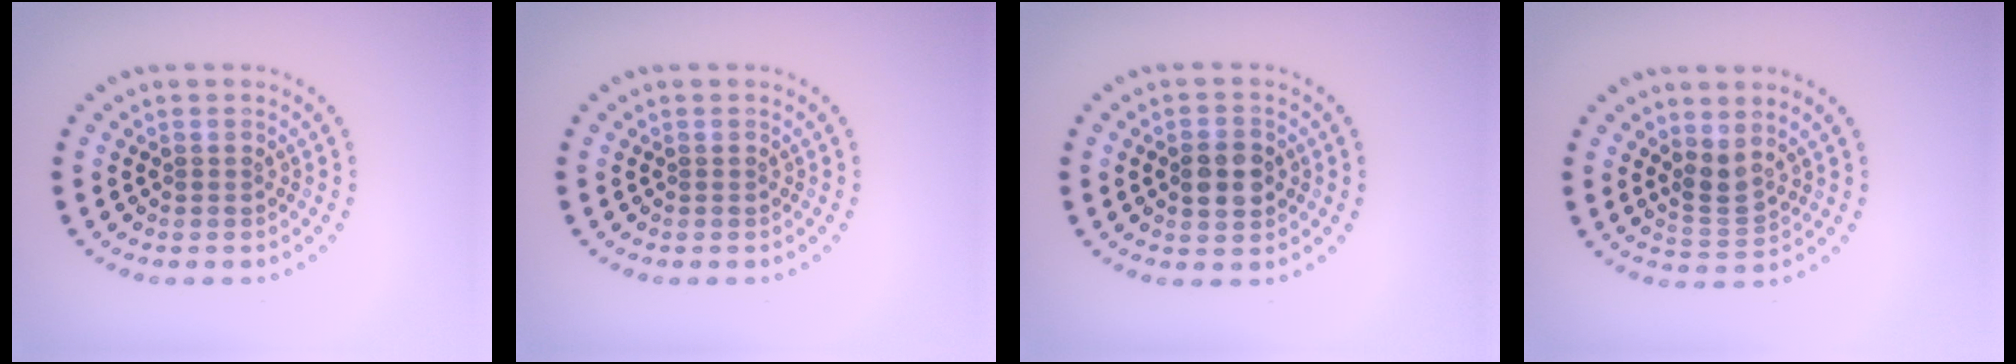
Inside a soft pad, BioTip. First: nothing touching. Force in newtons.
{"total": 0.0}
{"total": 3.3, "press": 3.3, "slide": 0.3}
{"total": 2.2, "press": 1.5, "slide": 1.6}